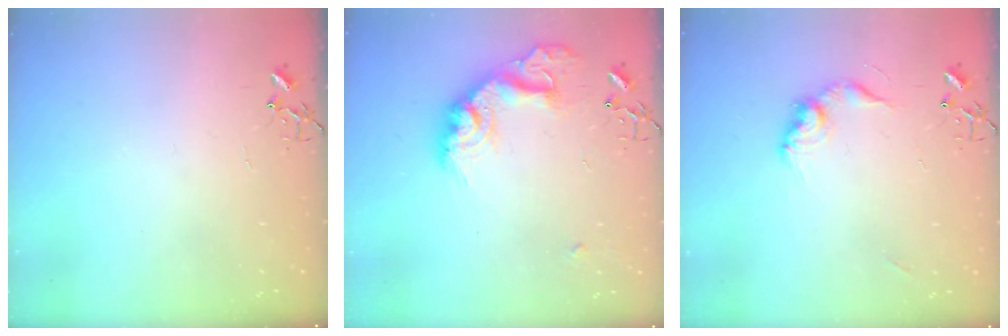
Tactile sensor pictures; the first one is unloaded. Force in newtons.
{"total": 19.6, "press": 19.6, "slide": 1.4}
{"total": 11.4, "press": 11.4, "slide": 0.7}